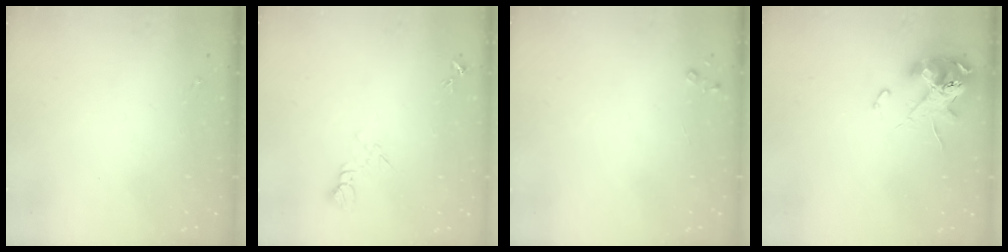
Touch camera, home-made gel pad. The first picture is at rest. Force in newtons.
{"total": 5.8, "press": 5.7, "slide": 0.7}
{"total": 3.6, "press": 3.6, "slide": 0.4}
{"total": 11.9, "press": 11.8, "slide": 1.5}